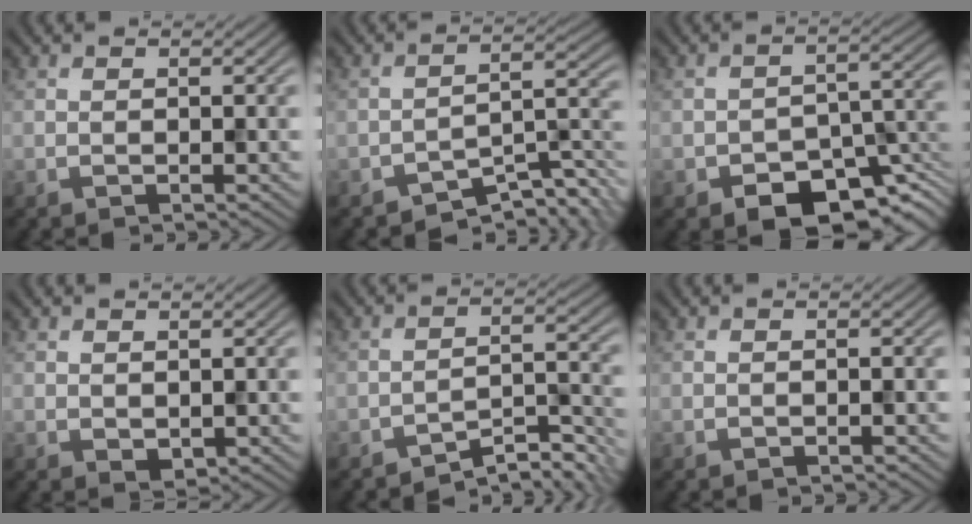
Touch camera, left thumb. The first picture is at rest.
{"total": 6.4, "force": [-5.0, 1.9, 3.5], "torque": [-0.040, 0.002, -0.087]}
{"total": 9.3, "force": [-5.8, 4.9, 5.3], "torque": [-0.070, -0.021, -0.093]}
{"total": 1.1, "force": [0.5, 0.8, 0.7], "torque": [-0.016, -0.005, 0.013]}
{"total": 5.3, "force": [-4.5, 1.1, 2.6], "torque": [-0.034, 0.007, -0.072]}
{"total": 0.0}